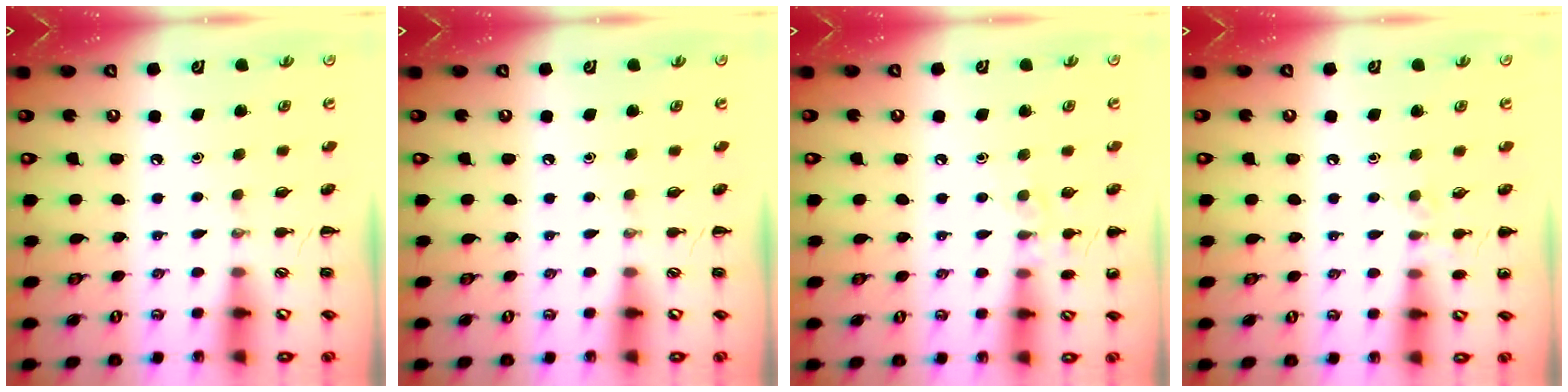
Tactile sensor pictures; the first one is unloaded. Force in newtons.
{"total": 0.0}
{"total": 7.4, "press": 7.0, "slide": 2.2}
{"total": 5.6, "press": 5.4, "slide": 1.6}